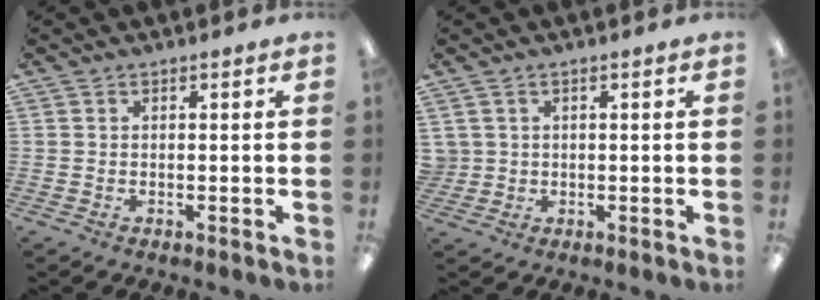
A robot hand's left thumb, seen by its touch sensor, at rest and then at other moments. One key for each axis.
{"total": 2.3, "fx": 0.8, "fy": 2.1, "fz": 0.1, "tx": -0.009, "ty": 0.001, "tz": 0.014}